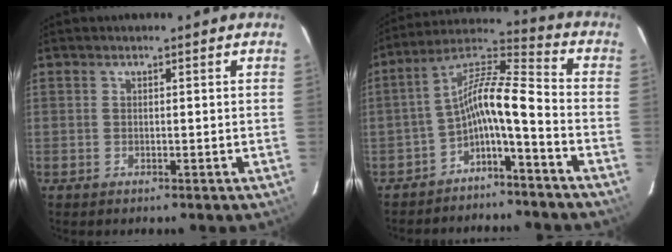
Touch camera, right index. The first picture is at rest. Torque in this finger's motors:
{"motor_torque": [1.16, -0.97, 0.62, 0.16]}